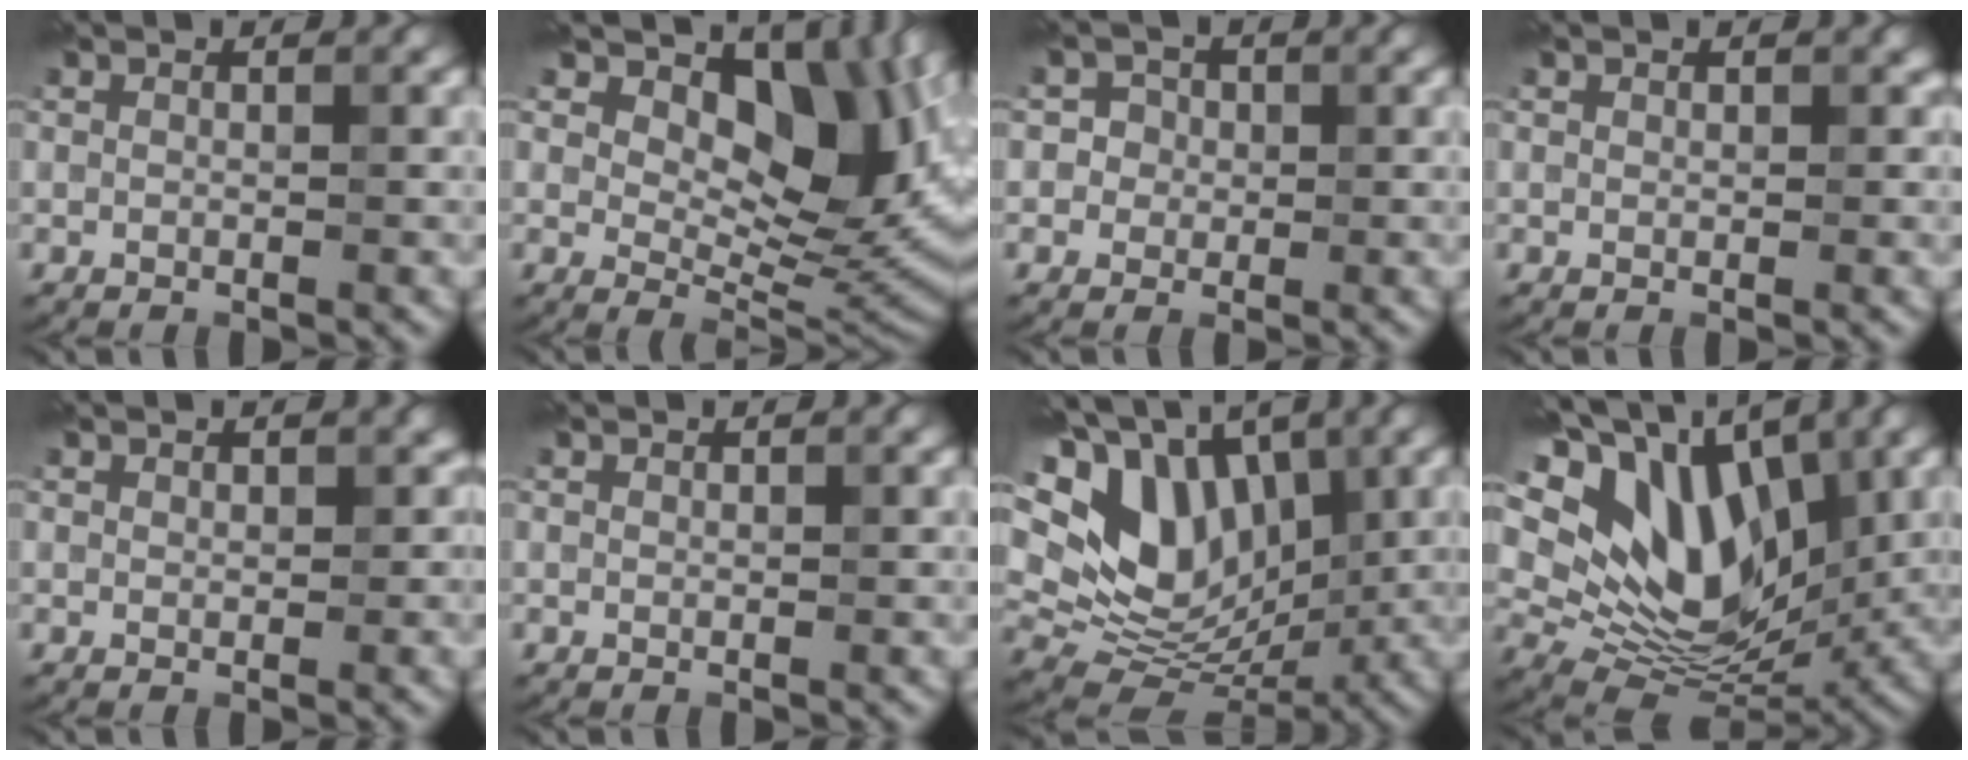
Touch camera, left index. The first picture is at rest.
{"total": 12.6, "force": [5.0, 6.9, 9.3], "torque": [-0.120, 0.005, 0.078]}
{"total": 2.1, "force": [0.1, 2.0, 0.3], "torque": [0.015, 0.010, -0.018]}
{"total": 0.8, "force": [0.3, 0.6, 0.3], "torque": [0.000, 0.004, 0.003]}
{"total": 1.0, "force": [0.5, 0.7, 0.4], "torque": [-0.002, 0.004, 0.005]}
{"total": 0.0}
{"total": 16.3, "force": [4.5, 12.0, 10.1], "torque": [-0.198, 0.038, 0.085]}
{"total": 15.6, "force": [5.5, 9.6, 10.9], "torque": [-0.187, 0.026, 0.102]}